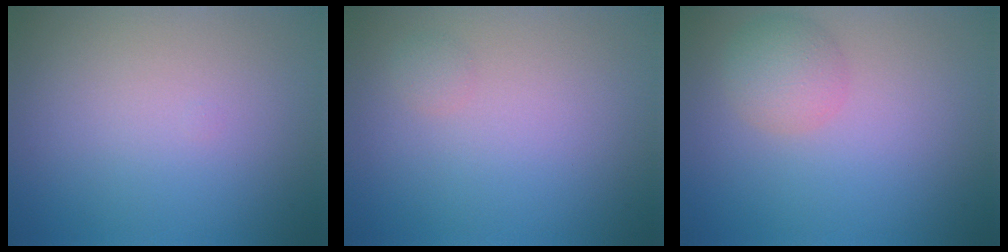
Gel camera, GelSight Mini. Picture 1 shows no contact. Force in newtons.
{"total": 0.7, "press": 0.7, "slide": 0.0}
{"total": 2.7, "press": 2.7, "slide": 0.1}